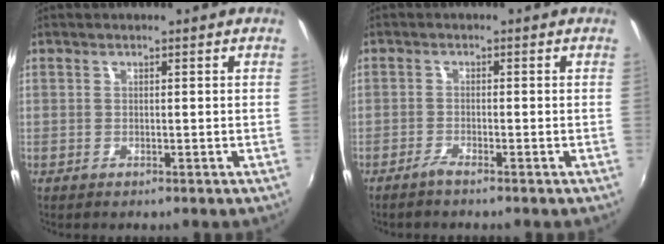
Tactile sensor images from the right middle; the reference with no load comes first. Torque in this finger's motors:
{"motor_torque": [-0.22, -0.03, -0.01, 0.00]}